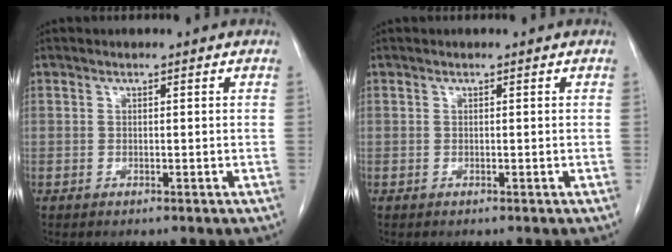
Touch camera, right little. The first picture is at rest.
{"total": 0.0}